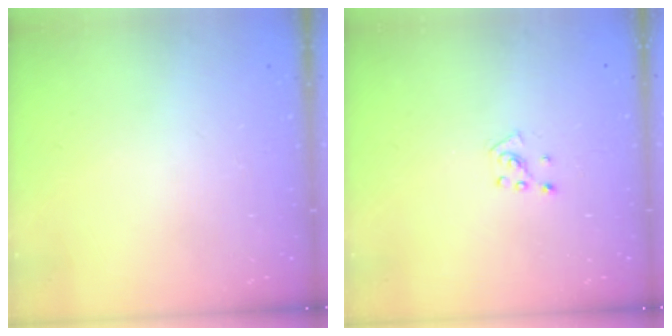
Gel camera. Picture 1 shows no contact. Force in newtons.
{"total": 3.6, "press": 3.6, "slide": 0.4}